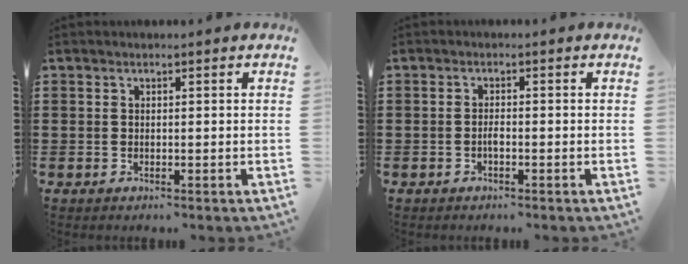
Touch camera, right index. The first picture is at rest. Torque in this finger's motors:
{"motor_torque": [1.09, 1.05, 0.04, 0.02]}